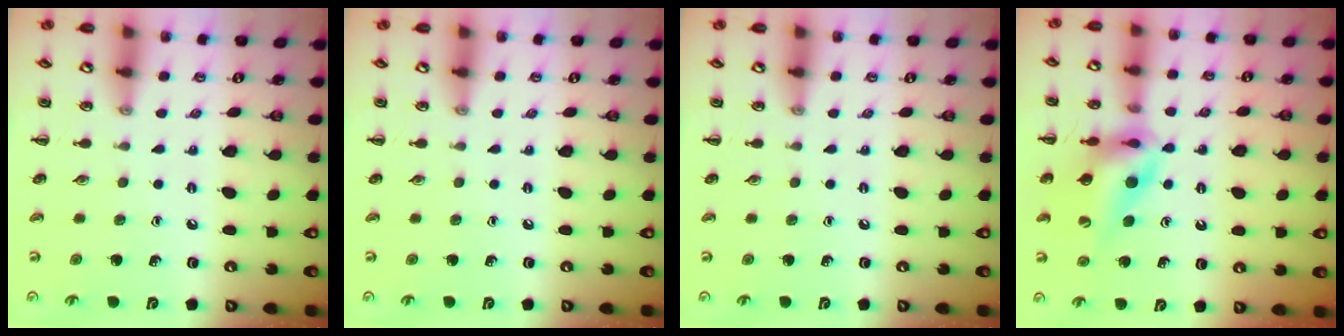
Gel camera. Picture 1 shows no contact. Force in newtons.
{"total": 0.0}
{"total": 0.0}
{"total": 12.2, "press": 11.6, "slide": 3.8}